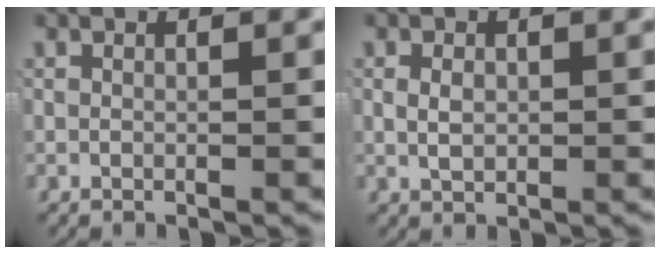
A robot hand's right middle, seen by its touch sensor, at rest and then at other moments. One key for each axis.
{"total": 1.5, "fx": 0.1, "fy": 0.9, "fz": 1.2, "tx": -0.022, "ty": -0.006, "tz": 0.010}